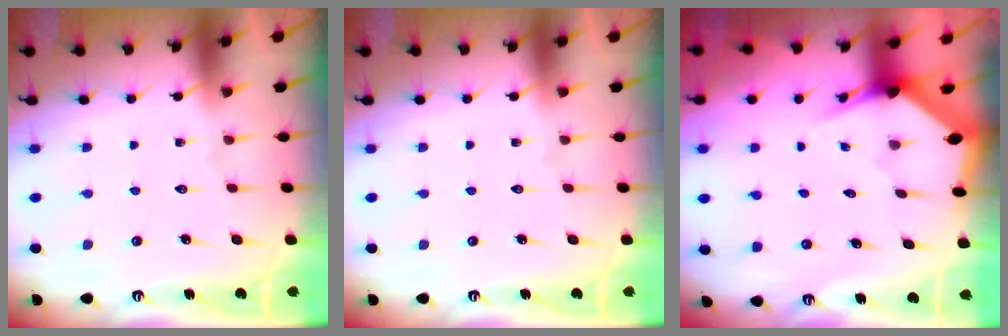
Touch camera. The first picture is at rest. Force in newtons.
{"total": 0.0}
{"total": 3.4, "press": 3.4, "slide": 0.2}